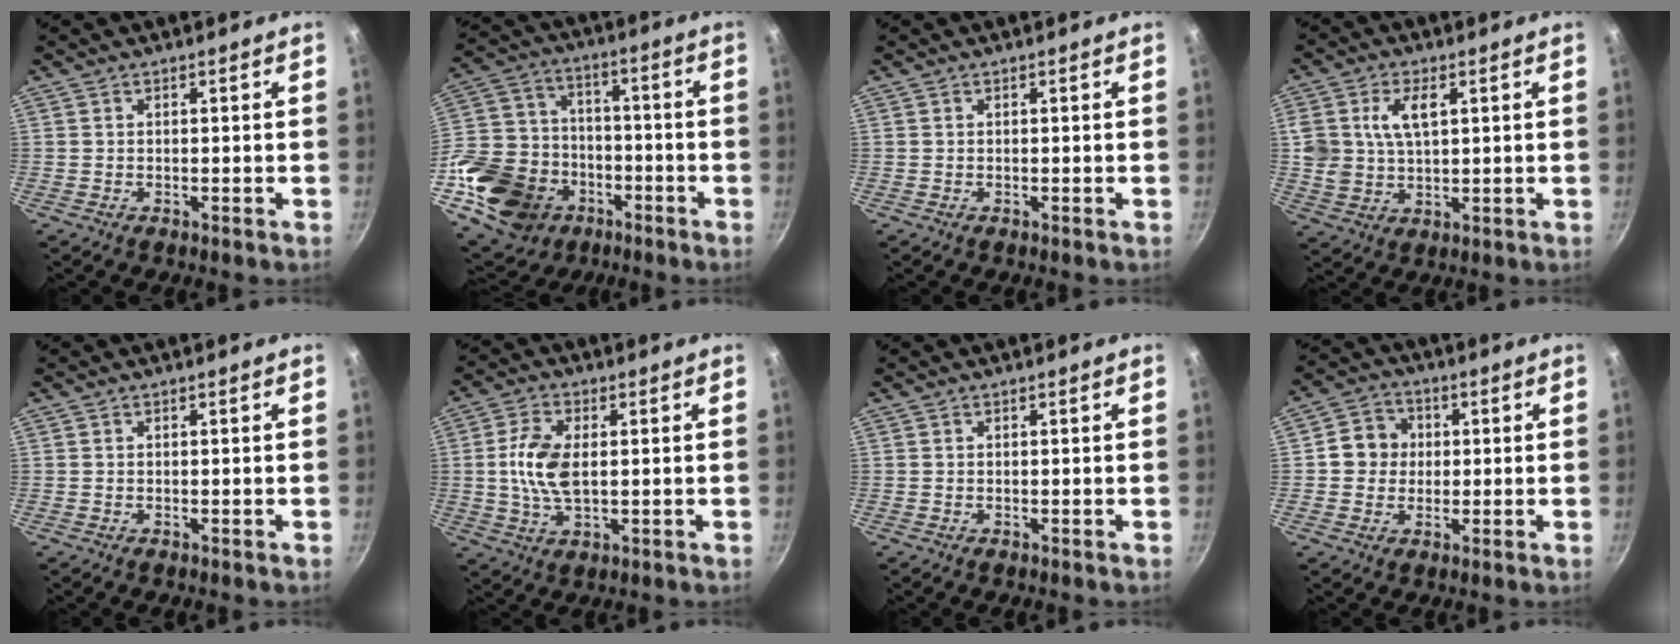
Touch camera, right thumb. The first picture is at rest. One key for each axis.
{"total": 22.7, "fx": -8.9, "fy": 17.6, "fz": 11.2, "tx": -0.232, "ty": 0.051, "tz": -0.149}
{"total": 0.0}
{"total": 8.3, "fx": 2.4, "fy": 4.9, "fz": 6.2, "tx": -0.115, "ty": -0.001, "tz": 0.054}
{"total": 0.0}
{"total": 9.0, "fx": 0.6, "fy": 4.8, "fz": 7.6, "tx": -0.162, "ty": -0.001, "tz": 0.015}
{"total": 0.0}
{"total": 7.3, "fx": 0.4, "fy": 6.7, "fz": 2.9, "tx": -0.018, "ty": 0.012, "tz": -0.004}